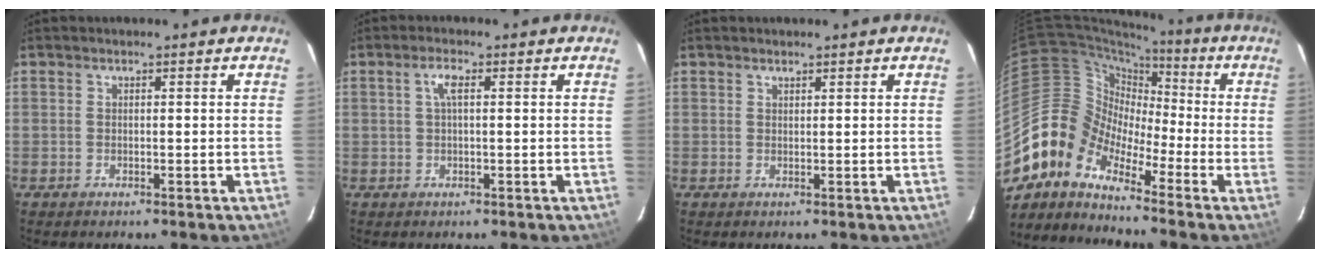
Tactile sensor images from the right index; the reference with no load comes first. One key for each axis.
{"total": 2.4, "fx": 0.5, "fy": 0.5, "fz": 2.3, "tx": -0.047, "ty": 0.007, "tz": 0.008}
{"total": 0.7, "fx": 0.6, "fy": 0.3, "fz": 0.1, "tx": -0.002, "ty": 0.002, "tz": 0.012}
{"total": 10.6, "fx": -7.1, "fy": 7.1, "fz": 3.4, "tx": -0.065, "ty": 0.031, "tz": -0.170}